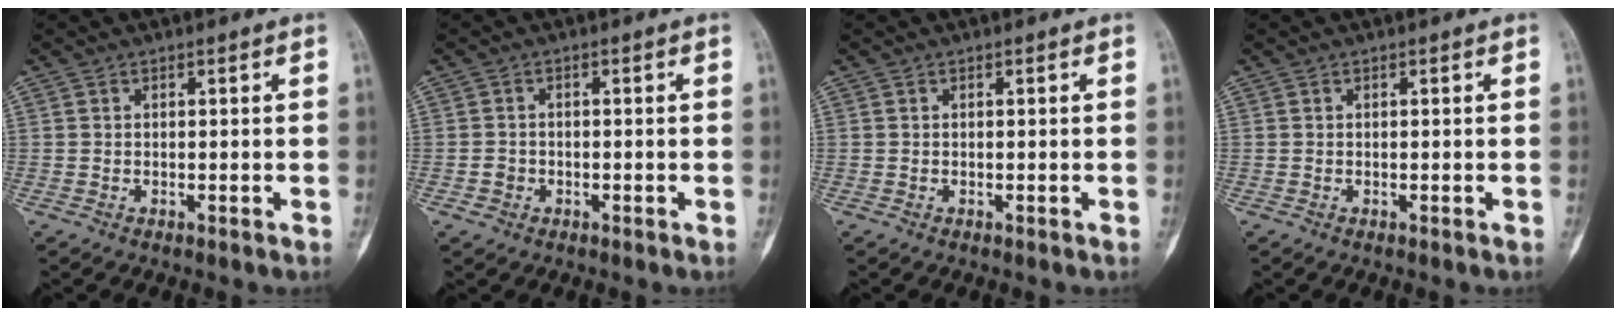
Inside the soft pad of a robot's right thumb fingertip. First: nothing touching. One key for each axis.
{"total": 2.0, "fx": -0.7, "fy": 1.8, "fz": 0.4, "tx": 0.004, "ty": 0.009, "tz": -0.012}
{"total": 0.0}
{"total": 0.0}